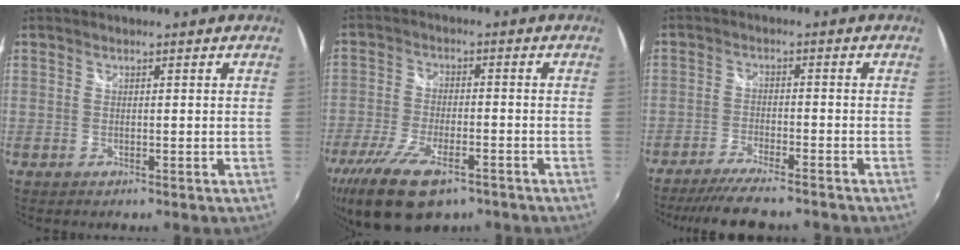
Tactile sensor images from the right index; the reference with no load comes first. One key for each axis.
{"total": 14.5, "fx": -9.4, "fy": 5.8, "fz": 9.3, "tx": -0.211, "ty": -0.042, "tz": -0.168}
{"total": 10.9, "fx": -9.5, "fy": 1.7, "fz": 5.1, "tx": -0.118, "ty": -0.017, "tz": -0.151}